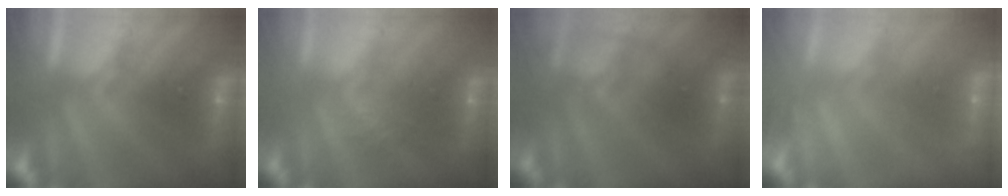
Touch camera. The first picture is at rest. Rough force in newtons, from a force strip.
{"total": 2.8}
{"total": 2.2}
{"total": 2.2}